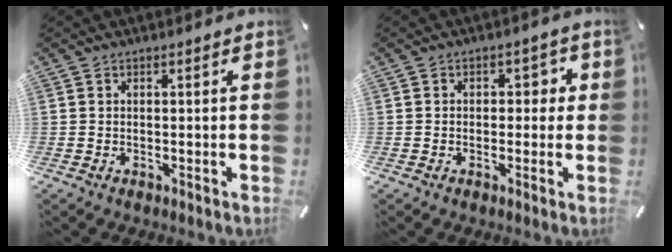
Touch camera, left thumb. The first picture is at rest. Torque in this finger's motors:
{"motor_torque": [-0.02, 0.14, -0.02, -0.07, 0.05]}